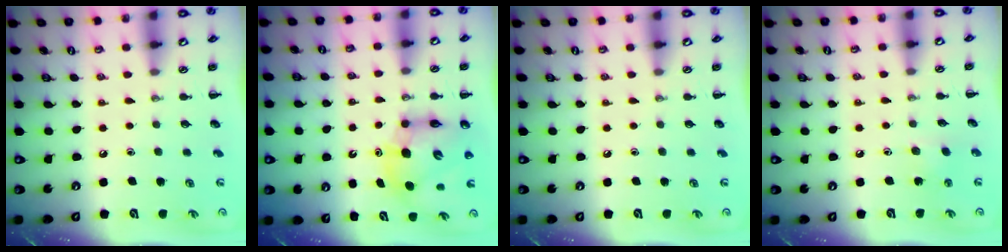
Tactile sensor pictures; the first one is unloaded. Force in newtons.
{"total": 10.5, "press": 9.9, "slide": 3.3}
{"total": 0.0}
{"total": 3.5, "press": 3.3, "slide": 1.1}